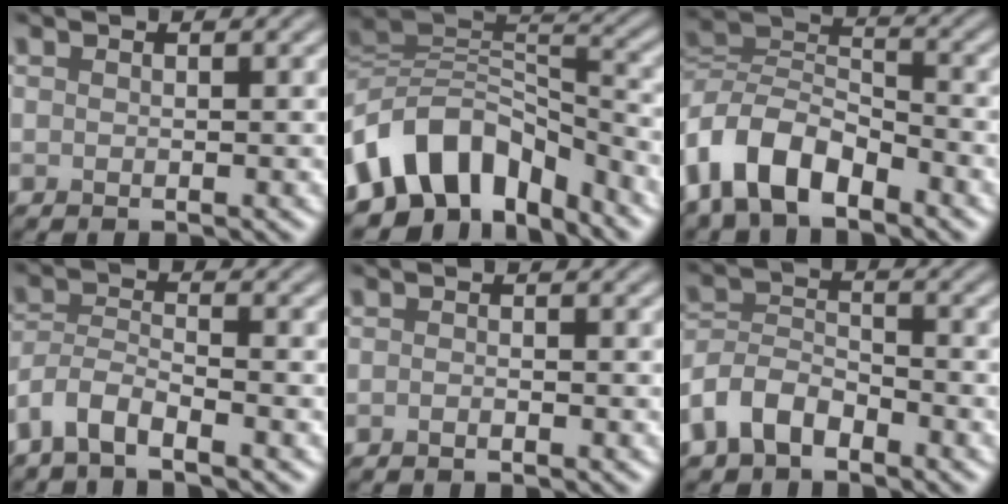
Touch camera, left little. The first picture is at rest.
{"total": 9.9, "force": [-5.2, 6.3, 5.6], "torque": [-0.092, 0.021, -0.102]}
{"total": 7.5, "force": [-4.4, 4.0, 4.6], "torque": [-0.087, 0.006, -0.095]}
{"total": 3.6, "force": [-2.9, 0.8, 1.9], "torque": [-0.041, 0.000, -0.068]}
{"total": 0.5, "force": [-0.5, 0.1, 0.3], "torque": [-0.005, 0.000, -0.009]}
{"total": 4.6, "force": [-2.9, 2.7, 2.3], "torque": [-0.051, 0.004, -0.069]}